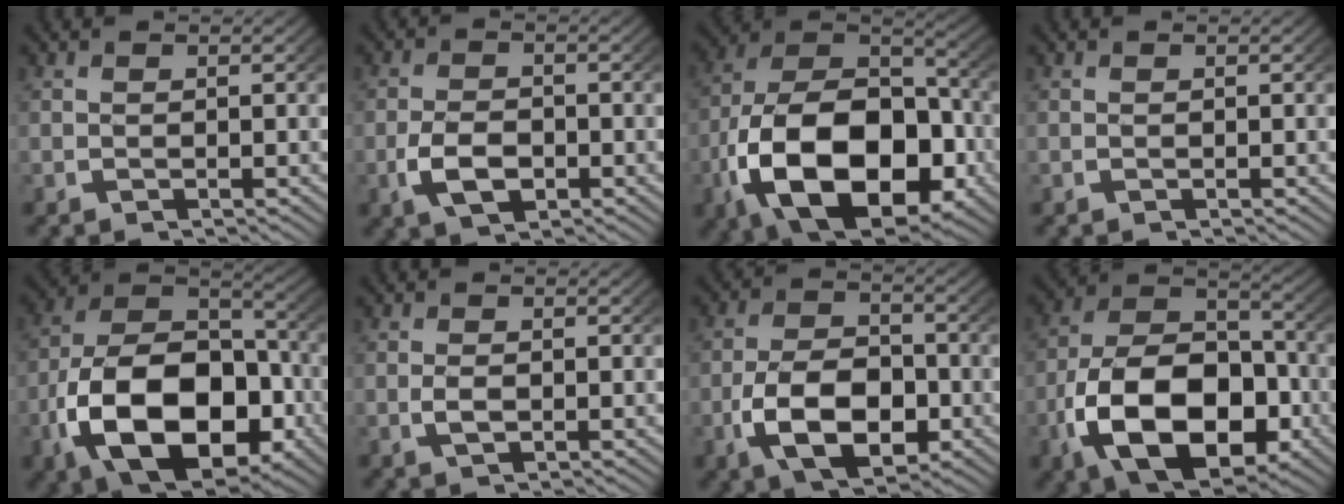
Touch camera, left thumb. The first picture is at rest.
{"total": 4.5, "force": [-1.2, 2.9, 3.2], "torque": [-0.069, -0.016, -0.013]}
{"total": 19.9, "force": [-4.0, 12.8, 14.7], "torque": [-0.316, -0.080, -0.032]}
{"total": 0.0}
{"total": 18.1, "force": [-3.7, 11.7, 13.2], "torque": [-0.285, -0.067, -0.031]}
{"total": 1.4, "force": [-0.1, 0.8, 1.1], "torque": [-0.029, -0.008, 0.004]}
{"total": 10.0, "force": [-2.1, 6.6, 7.3], "torque": [-0.153, -0.045, -0.015]}
{"total": 16.3, "force": [-3.4, 10.7, 11.9], "torque": [-0.260, -0.062, -0.029]}